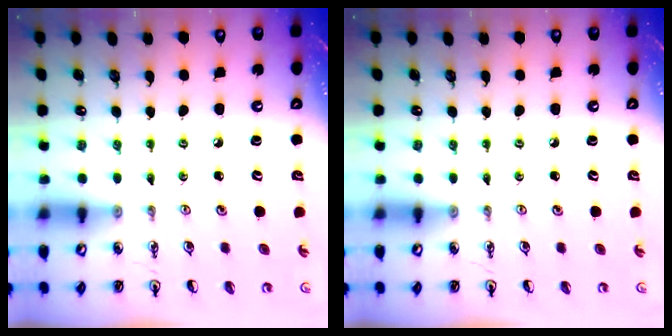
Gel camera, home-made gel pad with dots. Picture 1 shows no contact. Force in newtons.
{"total": 0.0}